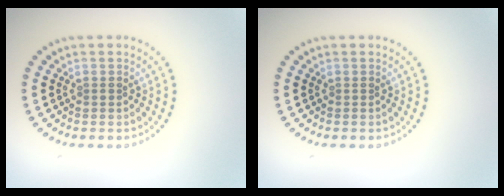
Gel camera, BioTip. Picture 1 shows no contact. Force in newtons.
{"total": 0.0}